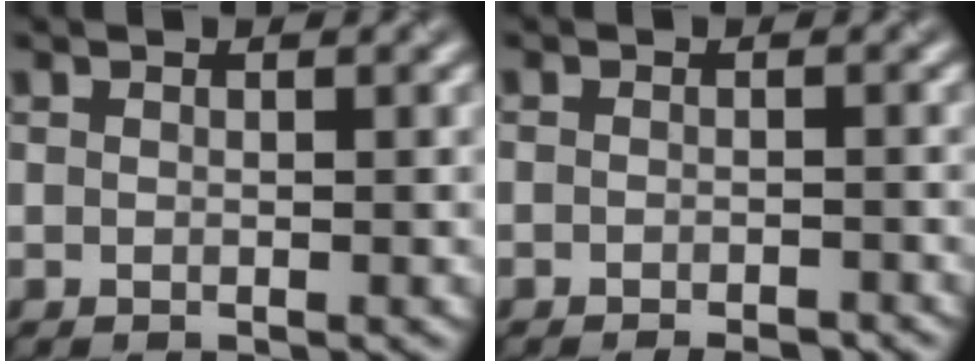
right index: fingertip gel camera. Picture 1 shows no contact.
{"total": 2.0, "force": [-1.7, 0.4, 1.1], "torque": [0.001, 0.005, -0.017]}